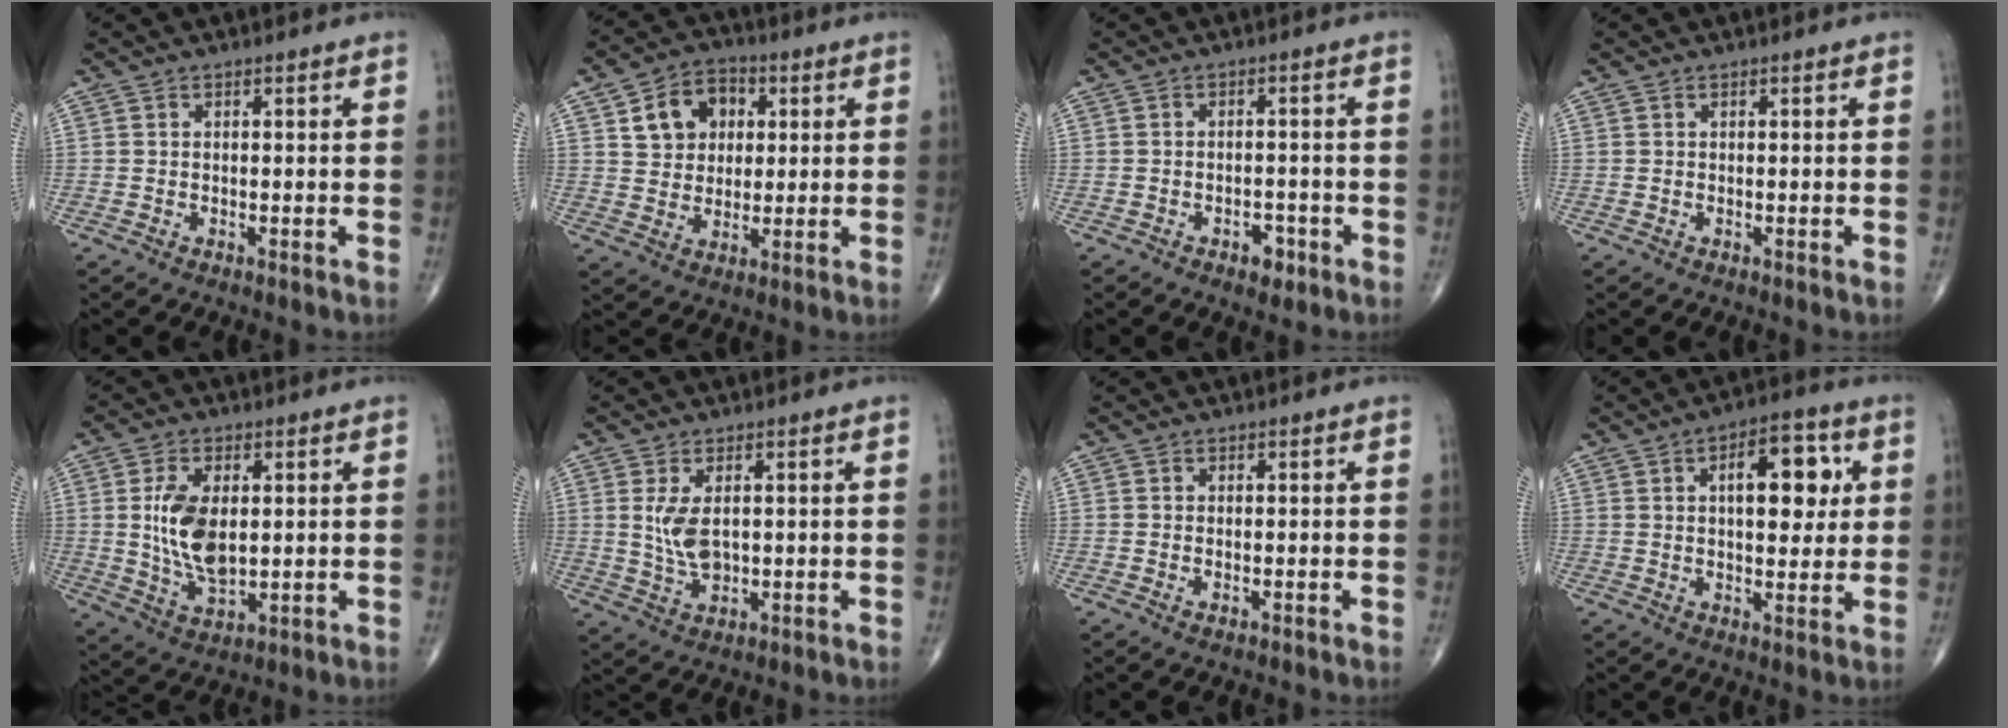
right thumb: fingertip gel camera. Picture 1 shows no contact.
{"total": 10.0, "force": [3.2, 7.8, 5.4], "torque": [-0.053, -0.002, 0.052]}
{"total": 3.1, "force": [-1.8, 1.9, 1.7], "torque": [-0.007, 0.011, -0.021]}
{"total": 0.0}
{"total": 11.0, "force": [1.3, 6.0, 9.1], "torque": [-0.169, -0.014, 0.035]}
{"total": 5.9, "force": [1.0, 3.2, 4.8], "torque": [-0.093, -0.010, 0.028]}
{"total": 0.7, "force": [-0.2, 0.4, 0.5], "torque": [-0.008, 0.002, -0.001]}
{"total": 11.7, "force": [3.1, 5.8, 9.6], "torque": [-0.104, 0.001, 0.041]}